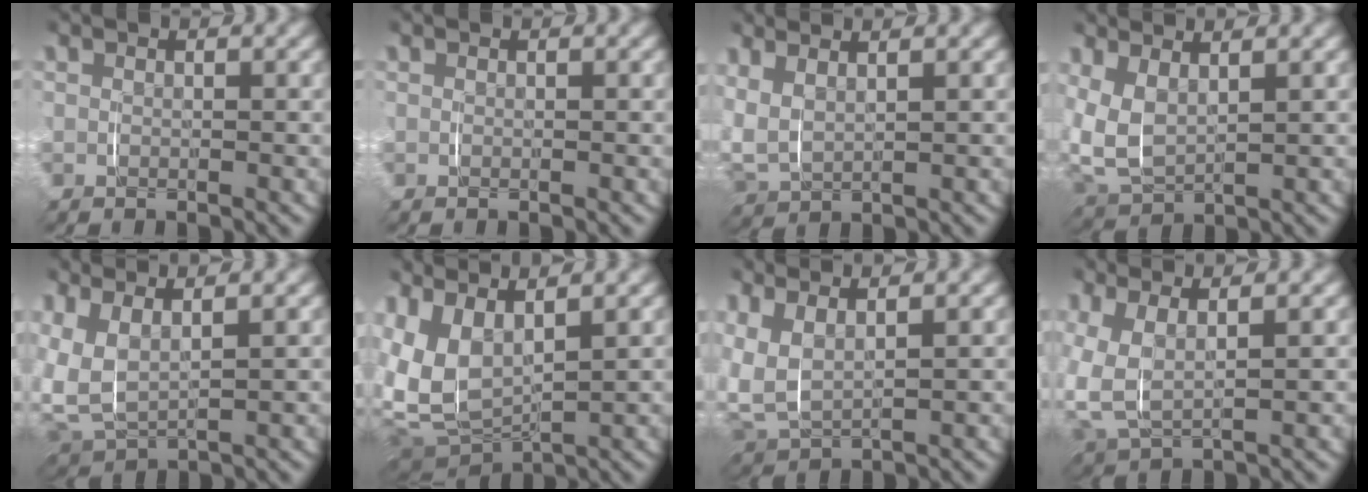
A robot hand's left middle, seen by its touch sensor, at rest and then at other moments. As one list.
[{"total": 0.0}, {"total": 6.6, "force": [1.2, 5.4, 3.6], "torque": [-0.130, -0.018, 0.021]}, {"total": 7.7, "force": [0.7, 6.7, 3.9], "torque": [-0.141, -0.029, 0.016]}, {"total": 9.0, "force": [0.8, 7.6, 4.8], "torque": [-0.164, -0.027, 0.015]}, {"total": 11.2, "force": [0.4, 8.8, 6.9], "torque": [-0.196, -0.024, 0.000]}, {"total": 8.1, "force": [1.0, 6.7, 4.3], "torque": [-0.154, -0.024, 0.018]}, {"total": 8.2, "force": [0.6, 6.7, 4.8], "torque": [-0.152, -0.021, 0.013]}]